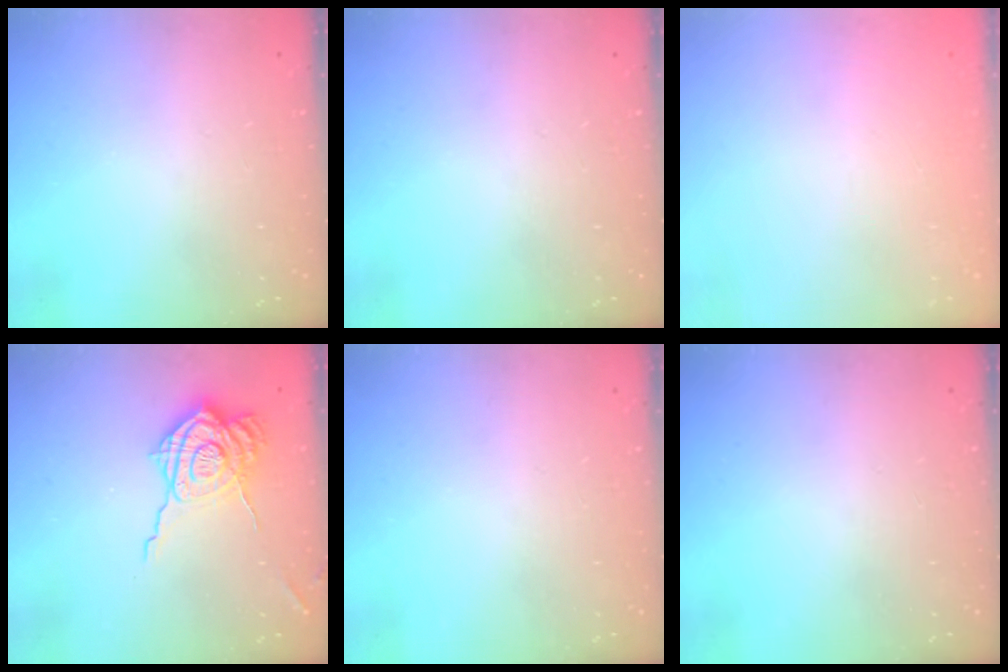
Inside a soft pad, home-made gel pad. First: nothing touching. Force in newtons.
{"total": 0.0}
{"total": 2.7, "press": 2.6, "slide": 0.8}
{"total": 16.3, "press": 16.3, "slide": 1.1}
{"total": 0.0}
{"total": 0.0}